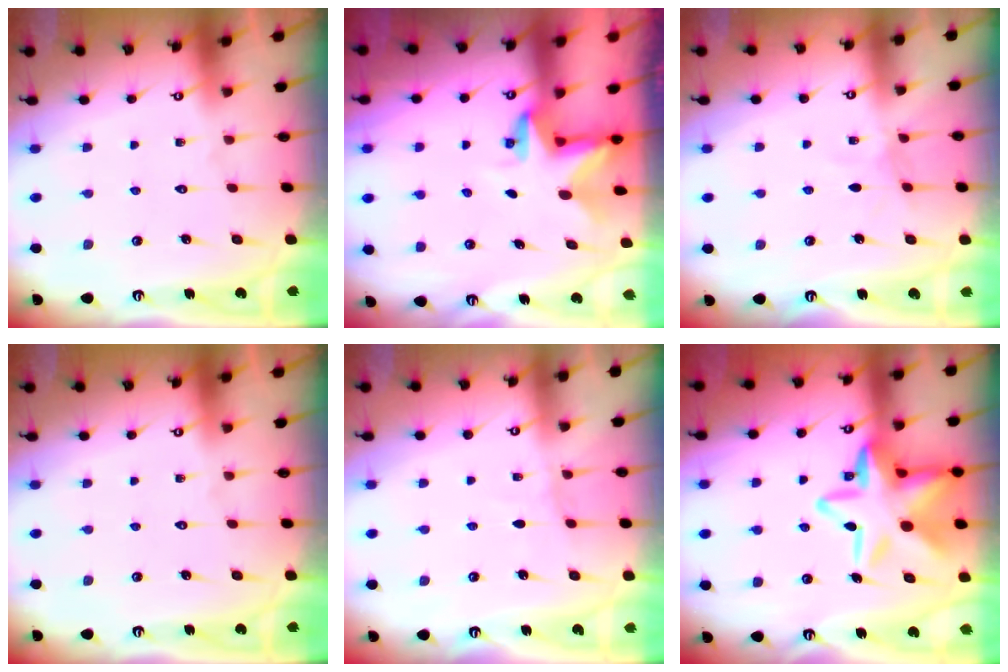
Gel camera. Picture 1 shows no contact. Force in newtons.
{"total": 2.8, "press": 2.8, "slide": 0.2}
{"total": 3.0, "press": 2.9, "slide": 0.4}
{"total": 0.0}
{"total": 3.3, "press": 3.3, "slide": 0.4}
{"total": 19.0, "press": 18.9, "slide": 2.4}